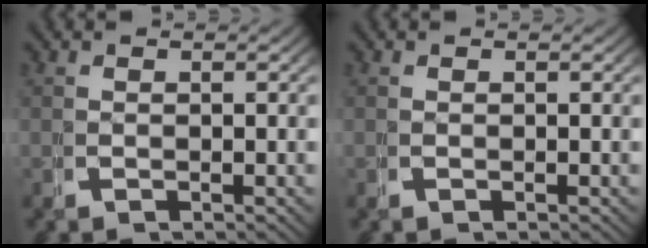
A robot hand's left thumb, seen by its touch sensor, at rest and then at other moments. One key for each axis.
{"total": 0.0}